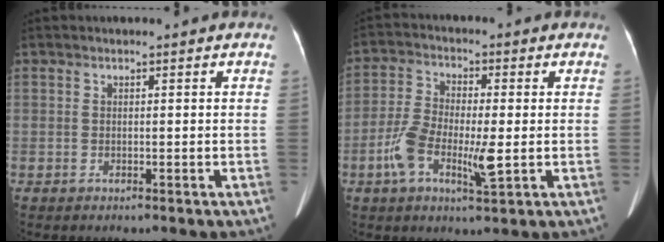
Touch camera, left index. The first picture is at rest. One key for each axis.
{"total": 8.9, "fx": -2.0, "fy": 2.9, "fz": 8.2, "tx": -0.166, "ty": 0.000, "tz": -0.038}